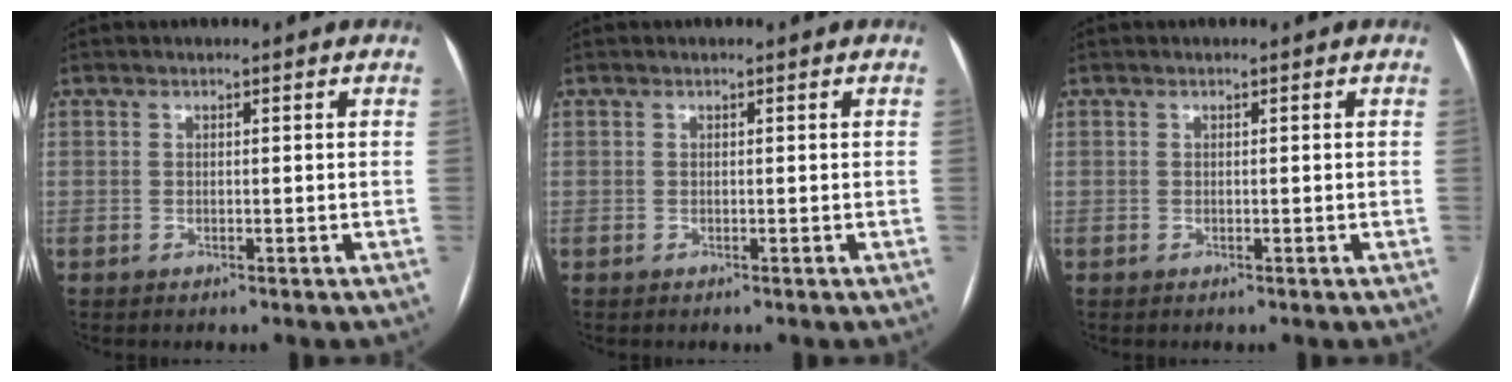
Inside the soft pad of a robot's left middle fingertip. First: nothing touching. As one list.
[{"total": 0.0}, {"total": 0.0}]